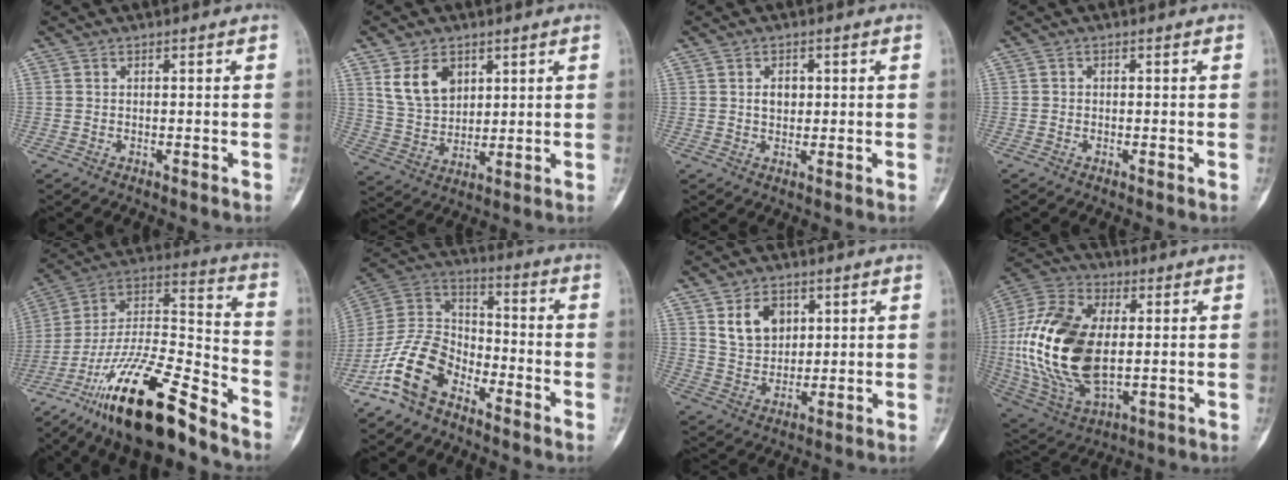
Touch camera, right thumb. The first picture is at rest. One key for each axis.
{"total": 9.3, "fx": 4.3, "fy": 6.3, "fz": 5.3, "tx": -0.078, "ty": -0.021, "tz": 0.093}
{"total": 2.9, "fx": 0.6, "fy": 2.1, "fz": 1.9, "tx": -0.021, "ty": 0.000, "tz": 0.009}
{"total": 0.6, "fx": -0.3, "fy": 0.5, "fz": 0.0, "tx": 0.007, "ty": 0.003, "tz": -0.010}
{"total": 24.4, "fx": -17.0, "fy": 6.2, "fz": 16.4, "tx": -0.318, "ty": 0.071, "tz": -0.303}
{"total": 13.7, "fx": -8.3, "fy": 8.0, "fz": 7.4, "tx": -0.141, "ty": 0.067, "tz": -0.171}
{"total": 8.4, "fx": 3.5, "fy": 6.0, "fz": 4.8, "tx": -0.060, "ty": -0.021, "tz": 0.072}
{"total": 24.3, "fx": 0.6, "fy": 14.0, "fz": 19.9, "tx": -0.409, "ty": -0.006, "tz": 0.017}